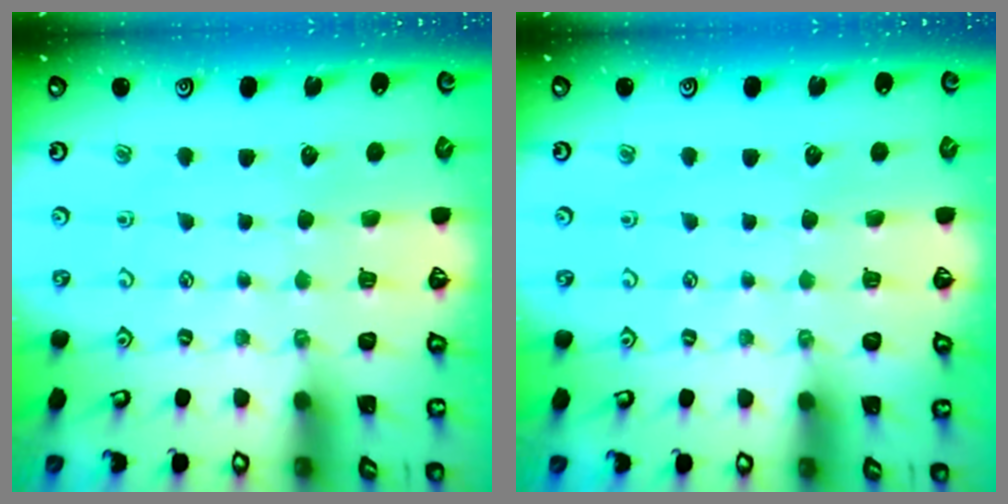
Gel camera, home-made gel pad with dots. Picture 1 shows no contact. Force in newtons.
{"total": 0.0}